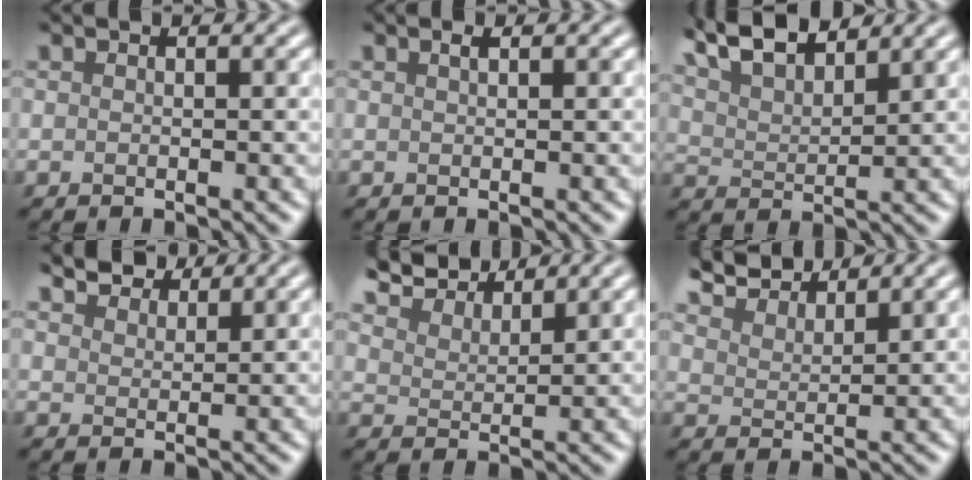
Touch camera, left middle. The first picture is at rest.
{"total": 0.6, "force": [0.3, 0.1, 0.5], "torque": [-0.007, 0.001, 0.009]}
{"total": 6.5, "force": [5.3, 1.8, 3.3], "torque": [-0.065, 0.017, 0.087]}
{"total": 3.5, "force": [3.3, 1.0, 0.8], "torque": [-0.017, -0.006, 0.066]}
{"total": 6.3, "force": [6.0, 1.3, 1.7], "torque": [-0.047, 0.005, 0.105]}
{"total": 5.7, "force": [5.4, 1.0, 1.4], "torque": [-0.036, 0.004, 0.097]}